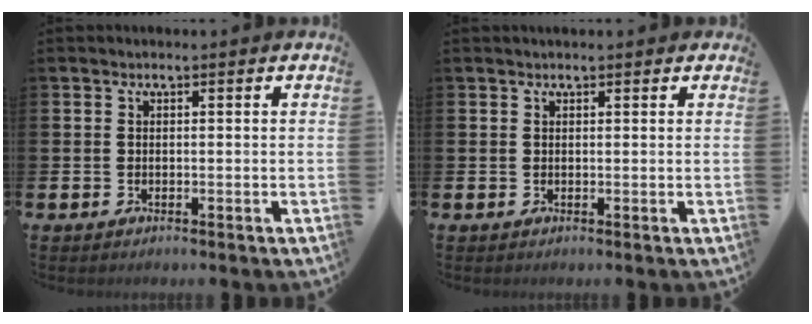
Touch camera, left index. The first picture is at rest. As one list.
[{"total": 0.7, "force": [0.6, 0.3, 0.3], "torque": [0.005, -0.001, 0.008]}]